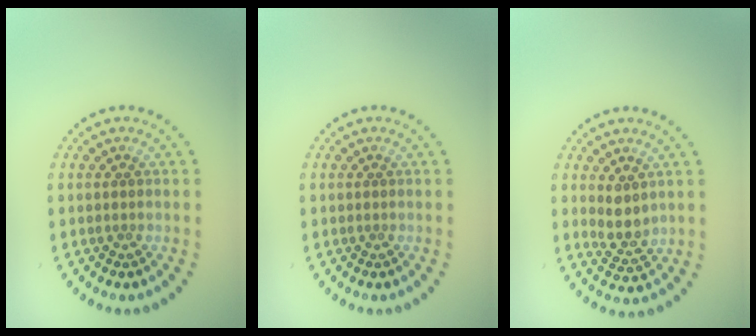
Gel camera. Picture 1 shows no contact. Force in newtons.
{"total": 0.0}
{"total": 2.4, "press": 2.0, "slide": 1.3}